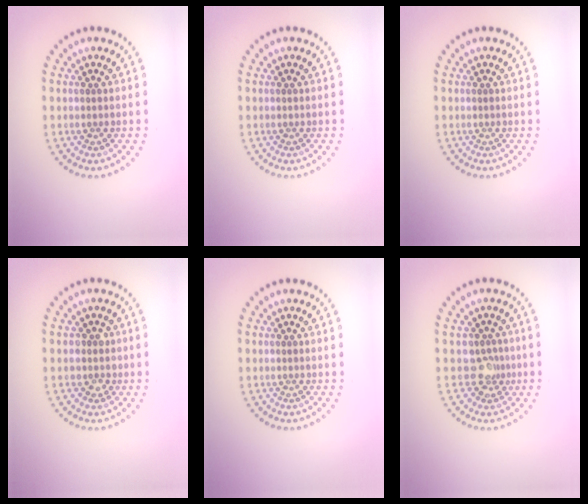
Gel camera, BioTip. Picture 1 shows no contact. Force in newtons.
{"total": 0.0}
{"total": 0.0}
{"total": 1.6, "press": 1.4, "slide": 0.8}
{"total": 0.0}
{"total": 2.2, "press": 1.6, "slide": 1.4}